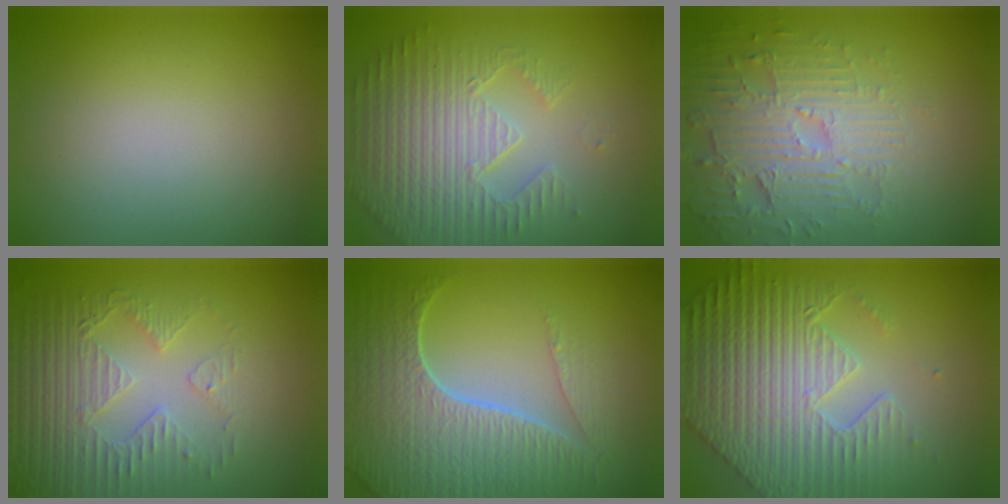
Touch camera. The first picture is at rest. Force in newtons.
{"total": 4.2, "press": 4.1, "slide": 0.9}
{"total": 4.6, "press": 4.2, "slide": 1.9}
{"total": 5.1, "press": 3.5, "slide": 3.8}
{"total": 7.4, "press": 5.5, "slide": 5.0}
{"total": 9.2, "press": 6.5, "slide": 6.5}